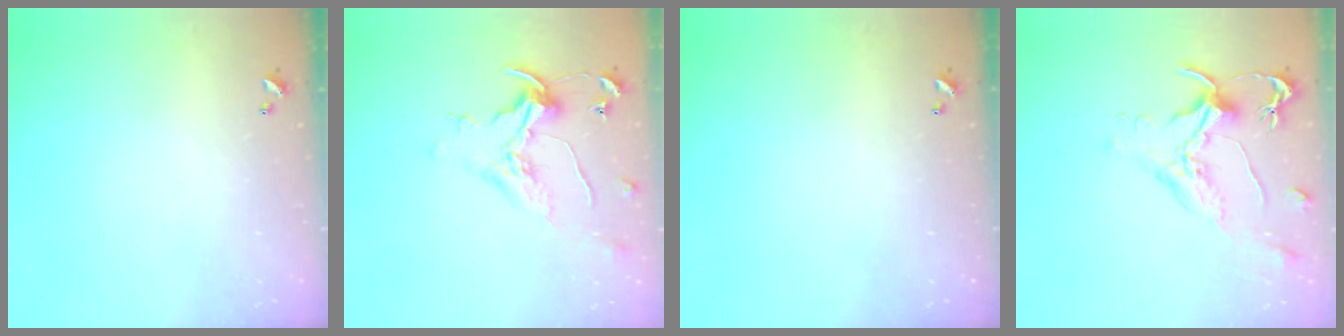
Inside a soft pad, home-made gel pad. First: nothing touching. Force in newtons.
{"total": 0.8, "press": 0.0, "slide": 0.8}
{"total": 0.0}
{"total": 1.6, "press": 1.4, "slide": 0.7}